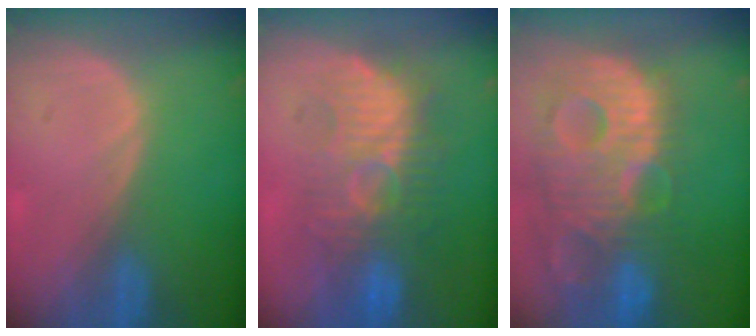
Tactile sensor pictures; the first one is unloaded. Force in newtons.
{"total": 9.7, "press": 9.6, "slide": 1.4}
{"total": 13.8, "press": 11.9, "slide": 7.1}